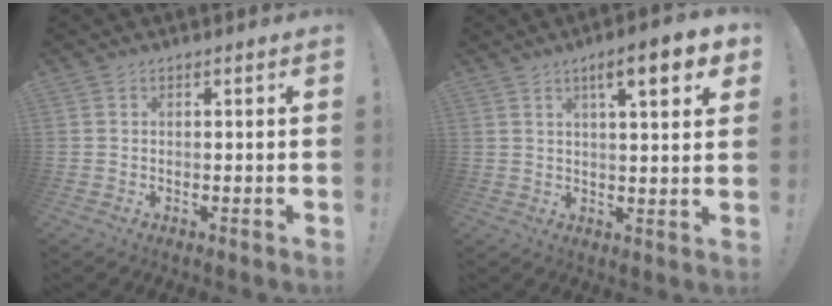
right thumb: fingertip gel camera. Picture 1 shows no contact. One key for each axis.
{"total": 9.6, "fx": 4.6, "fy": 1.8, "fz": 8.3, "tx": -0.104, "ty": -0.021, "tz": 0.066}